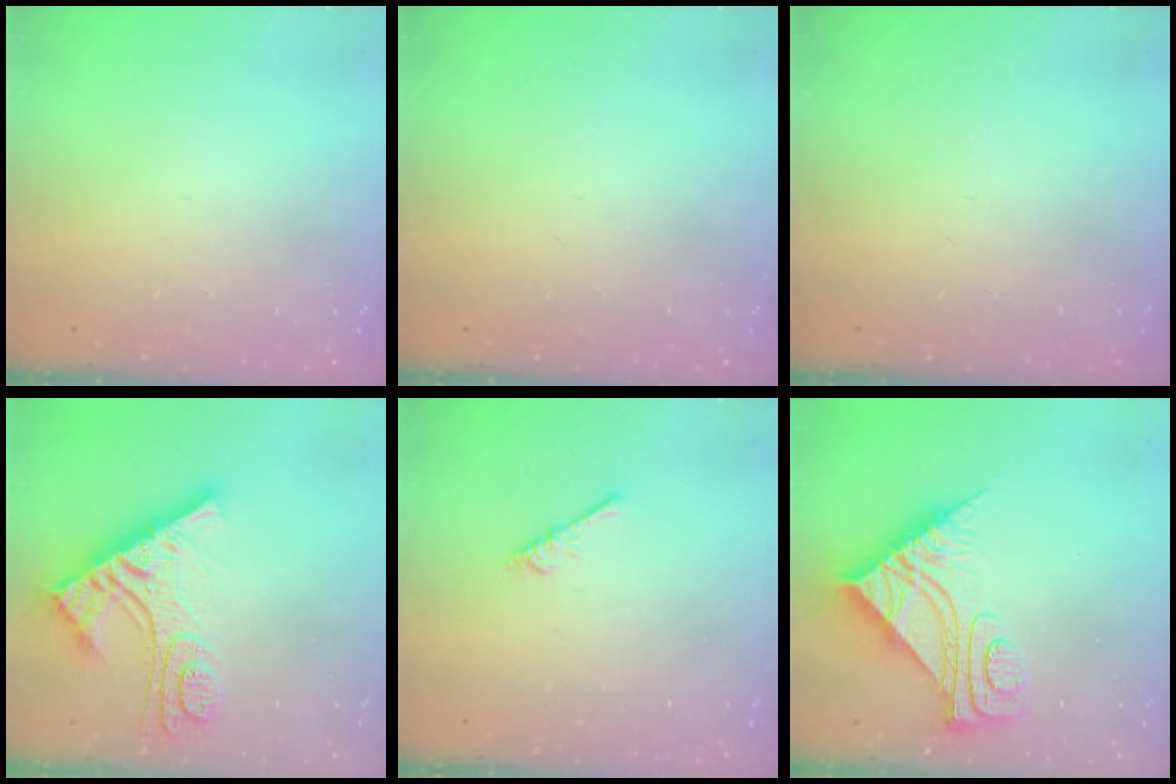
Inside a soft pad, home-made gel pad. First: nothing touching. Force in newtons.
{"total": 0.0}
{"total": 0.0}
{"total": 11.5, "press": 11.4, "slide": 1.0}
{"total": 2.2, "press": 2.1, "slide": 0.5}
{"total": 9.0, "press": 9.0, "slide": 0.9}